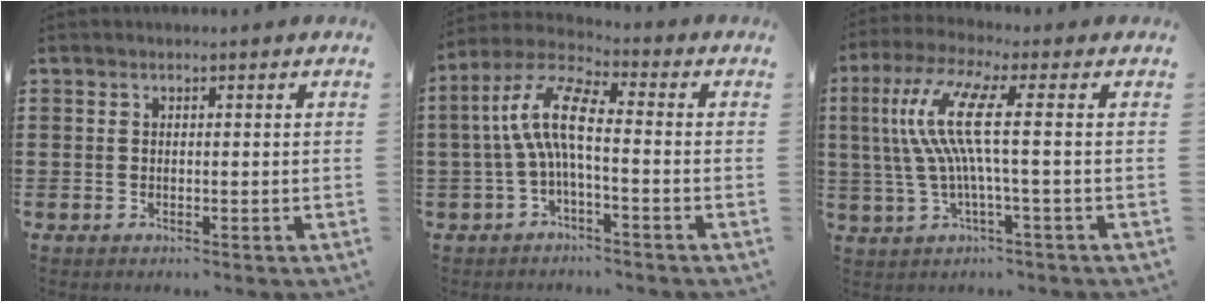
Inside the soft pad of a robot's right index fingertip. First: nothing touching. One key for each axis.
{"total": 8.4, "fx": -0.6, "fy": 2.5, "fz": 8.0, "tx": -0.183, "ty": -0.009, "tz": -0.018}
{"total": 10.4, "fx": 0.7, "fy": 0.6, "fz": 10.4, "tx": -0.235, "ty": -0.017, "tz": -0.005}